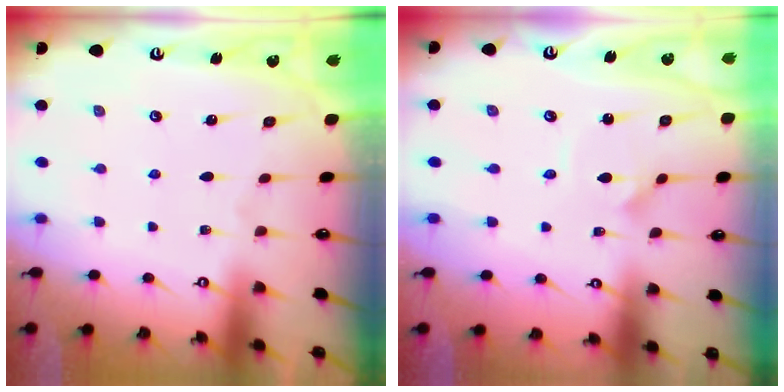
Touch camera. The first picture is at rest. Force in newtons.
{"total": 2.4, "press": 2.4, "slide": 0.1}